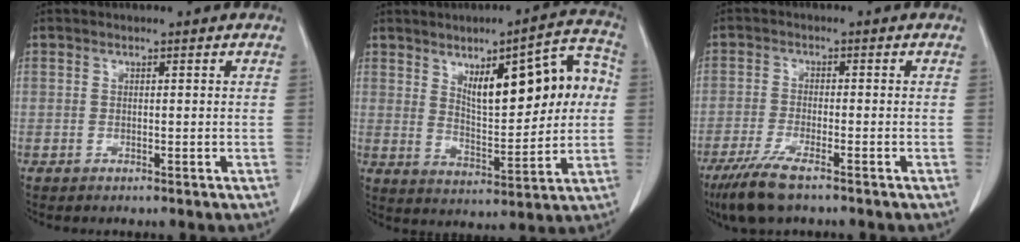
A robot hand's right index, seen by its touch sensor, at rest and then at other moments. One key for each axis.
{"total": 14.4, "fx": 3.7, "fy": 4.5, "fz": 13.2, "tx": -0.179, "ty": 0.028, "tz": 0.062}
{"total": 6.8, "fx": -4.7, "fy": 0.9, "fz": 4.8, "tx": -0.095, "ty": -0.019, "tz": -0.081}